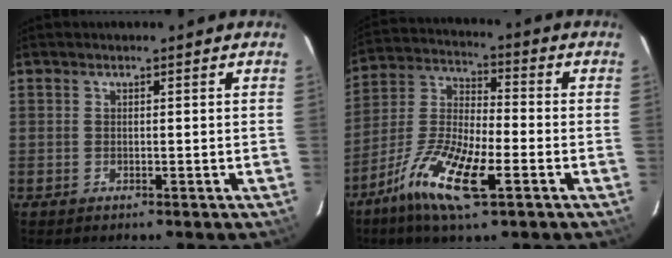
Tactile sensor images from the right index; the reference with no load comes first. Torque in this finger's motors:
{"motor_torque": [1.09, -1.05, 0.52, 0.13]}